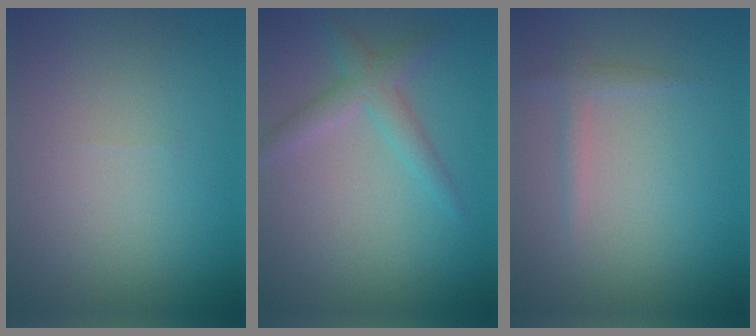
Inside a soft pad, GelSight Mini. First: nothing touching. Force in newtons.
{"total": 2.8, "press": 2.8, "slide": 0.1}
{"total": 1.3, "press": 1.3, "slide": 0.1}